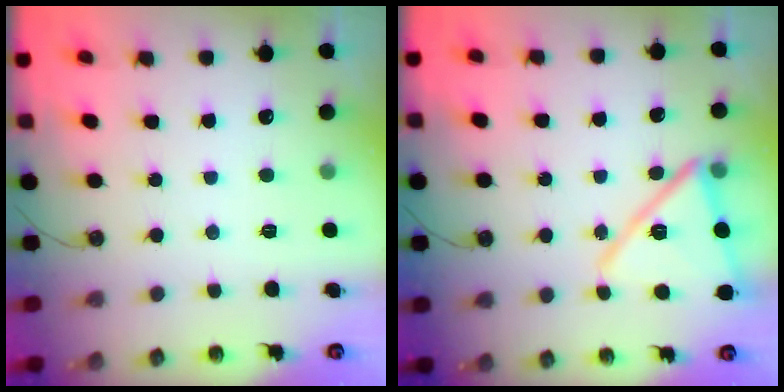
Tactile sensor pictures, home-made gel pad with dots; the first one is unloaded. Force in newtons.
{"total": 15.3, "press": 15.2, "slide": 1.4}